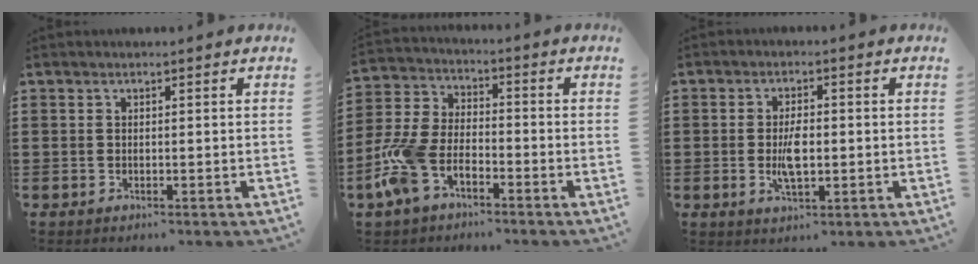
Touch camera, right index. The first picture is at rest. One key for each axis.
{"total": 7.8, "fx": -4.4, "fy": 3.9, "fz": 5.0, "tx": -0.141, "ty": -0.004, "tz": -0.093}
{"total": 4.8, "fx": -0.5, "fy": 2.0, "fz": 4.4, "tx": -0.094, "ty": -0.003, "tz": -0.013}